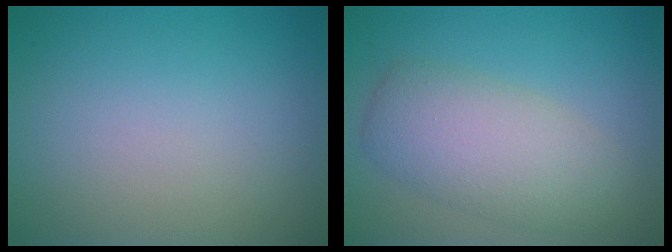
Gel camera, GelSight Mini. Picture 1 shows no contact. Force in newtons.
{"total": 5.5, "press": 5.5, "slide": 0.5}